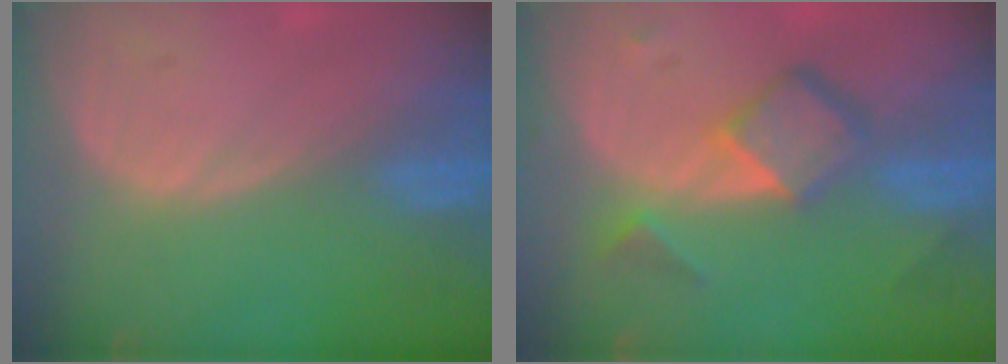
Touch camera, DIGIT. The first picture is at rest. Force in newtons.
{"total": 6.9, "press": 5.9, "slide": 3.5}